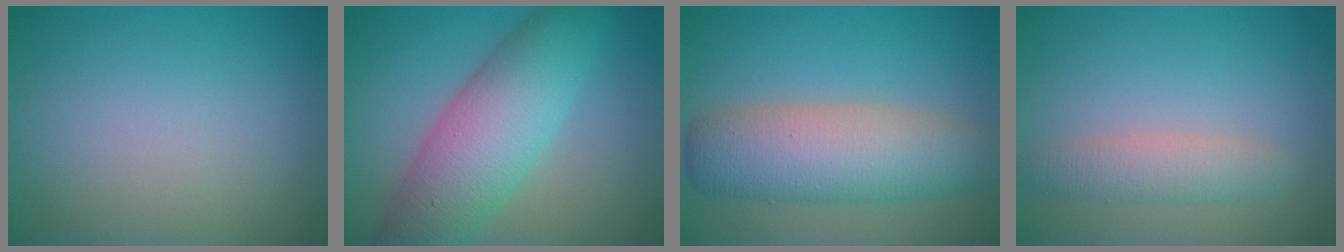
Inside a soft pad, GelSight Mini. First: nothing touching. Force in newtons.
{"total": 8.8, "press": 8.8, "slide": 0.3}
{"total": 7.8, "press": 7.8, "slide": 0.1}
{"total": 2.6, "press": 2.6, "slide": 0.1}